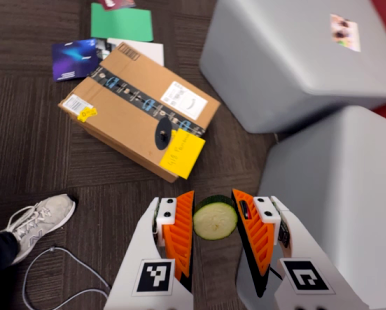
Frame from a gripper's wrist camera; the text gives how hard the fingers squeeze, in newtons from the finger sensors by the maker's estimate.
{"total": 8.9, "left": 9.1, "right": 8.7}